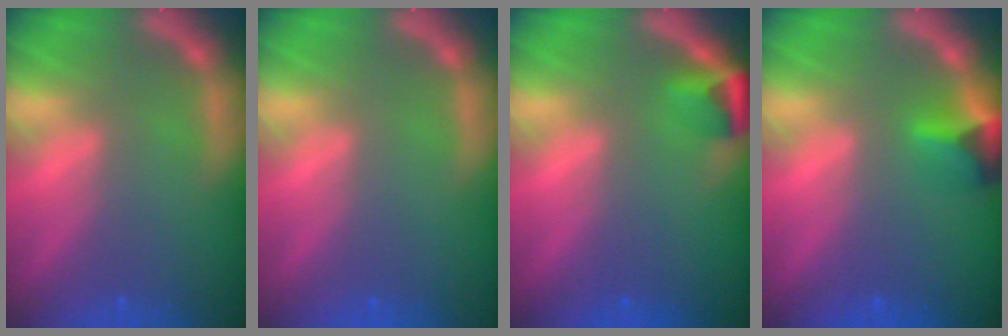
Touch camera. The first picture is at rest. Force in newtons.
{"total": 0.0}
{"total": 2.4}
{"total": 2.9}